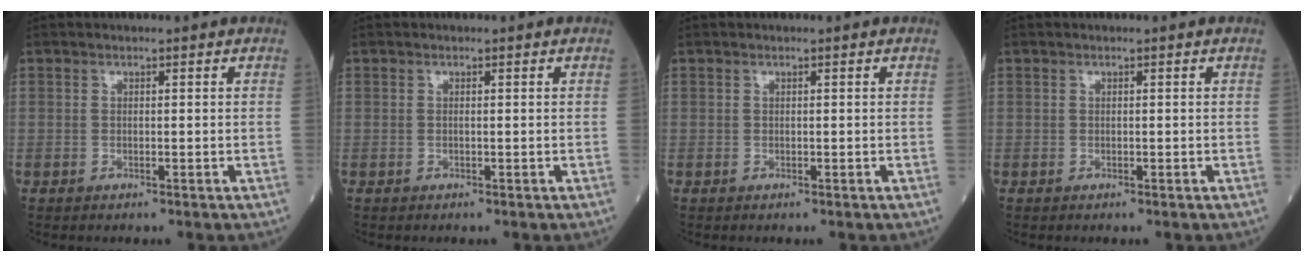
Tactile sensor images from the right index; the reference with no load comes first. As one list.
[{"total": 0.0}, {"total": 0.0}, {"total": 0.0}]